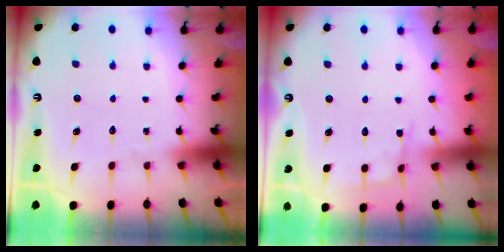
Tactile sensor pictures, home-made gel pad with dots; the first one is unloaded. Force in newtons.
{"total": 3.4, "press": 3.4, "slide": 0.5}